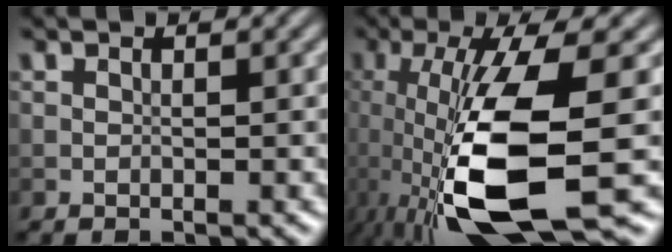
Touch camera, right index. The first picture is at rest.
{"total": 12.9, "force": [-2.9, 3.9, 11.9], "torque": [-0.231, -0.029, -0.047]}